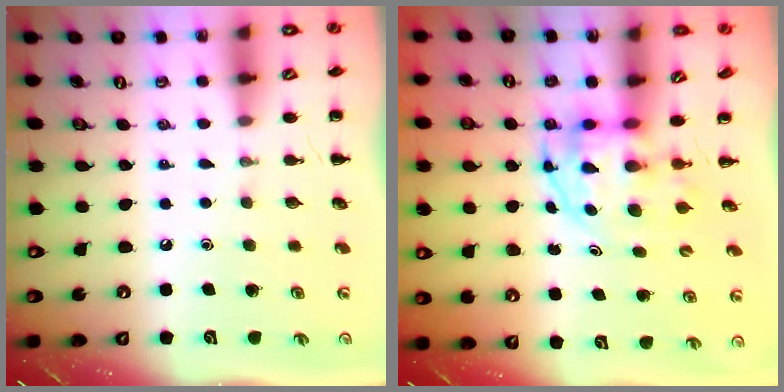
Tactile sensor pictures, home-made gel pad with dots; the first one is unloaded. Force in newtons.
{"total": 3.8, "press": 3.7, "slide": 0.7}